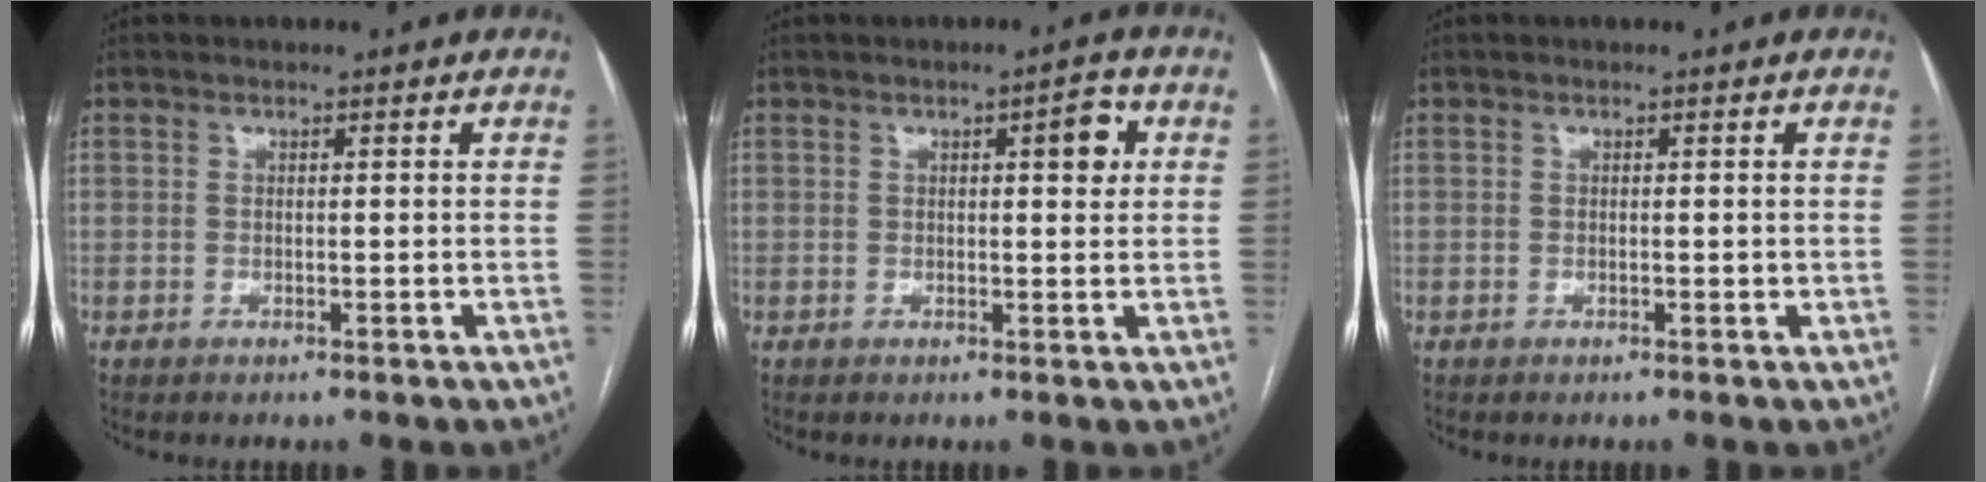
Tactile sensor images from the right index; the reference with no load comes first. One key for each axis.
{"total": 3.6, "fx": 1.1, "fy": 1.0, "fz": 3.2, "tx": -0.041, "ty": 0.004, "tz": 0.013}
{"total": 0.5, "fx": 0.0, "fy": 0.3, "fz": 0.5, "tx": -0.007, "ty": -0.001, "tz": 0.000}